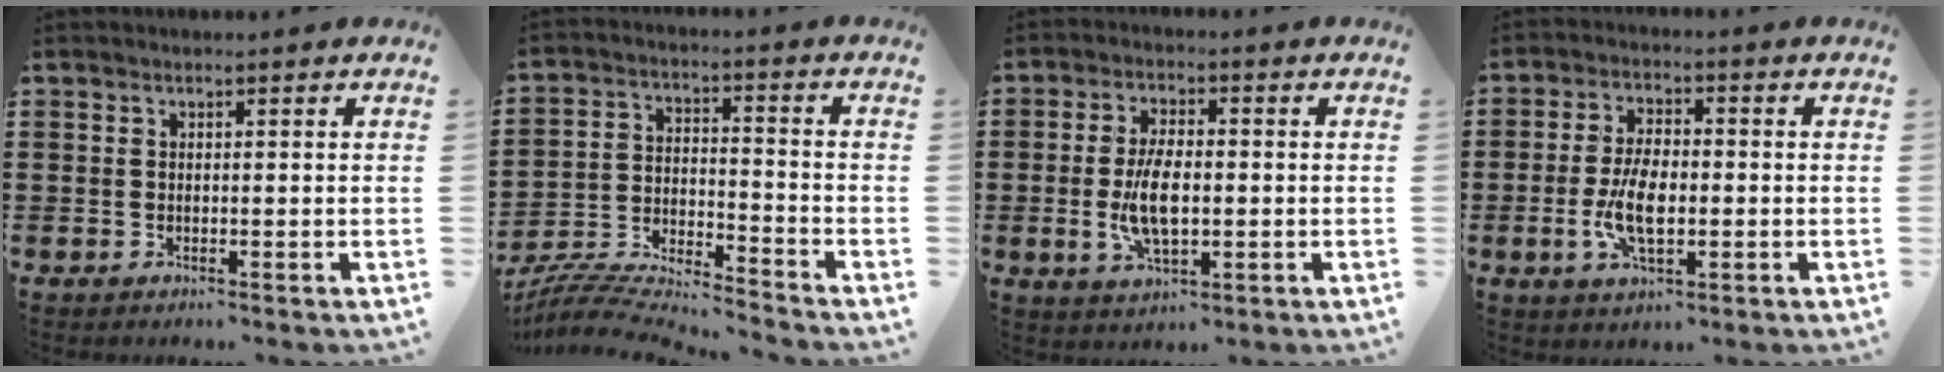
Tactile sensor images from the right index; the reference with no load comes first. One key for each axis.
{"total": 5.7, "fx": -5.5, "fy": 0.1, "fz": 1.4, "tx": -0.042, "ty": -0.018, "tz": -0.115}
{"total": 7.4, "fx": -0.9, "fy": 3.3, "fz": 6.5, "tx": -0.149, "ty": -0.007, "tz": -0.023}
{"total": 7.4, "fx": -1.4, "fy": 3.5, "fz": 6.4, "tx": -0.146, "ty": -0.005, "tz": -0.032}